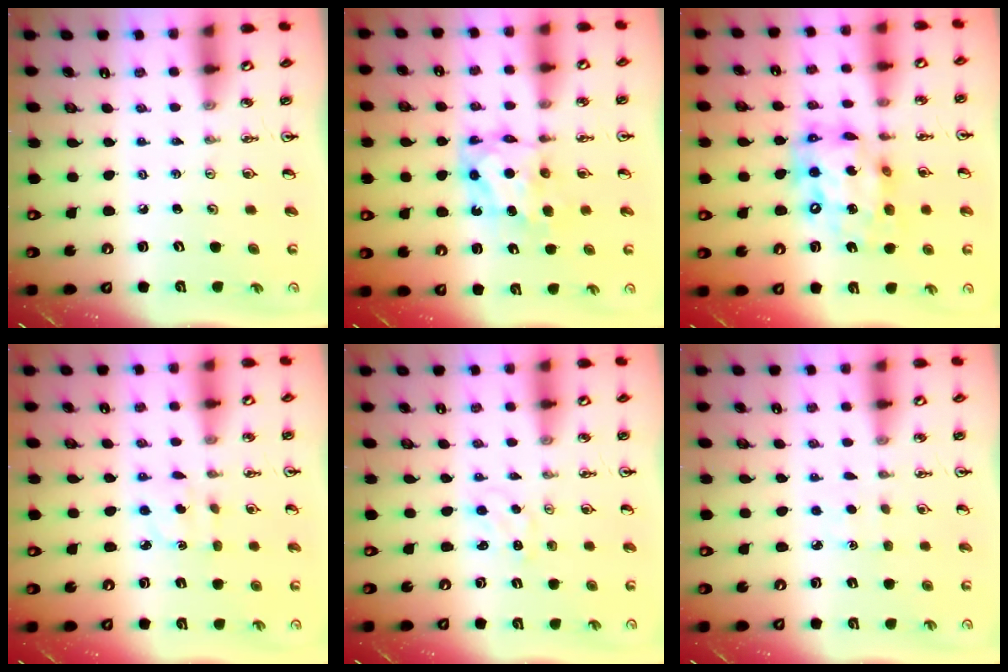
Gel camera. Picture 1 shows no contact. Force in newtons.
{"total": 6.6, "press": 6.6, "slide": 0.3}
{"total": 16.4, "press": 16.3, "slide": 1.6}
{"total": 2.3, "press": 2.1, "slide": 0.8}
{"total": 1.1, "press": 1.1, "slide": 0.2}
{"total": 1.4, "press": 1.4, "slide": 0.2}